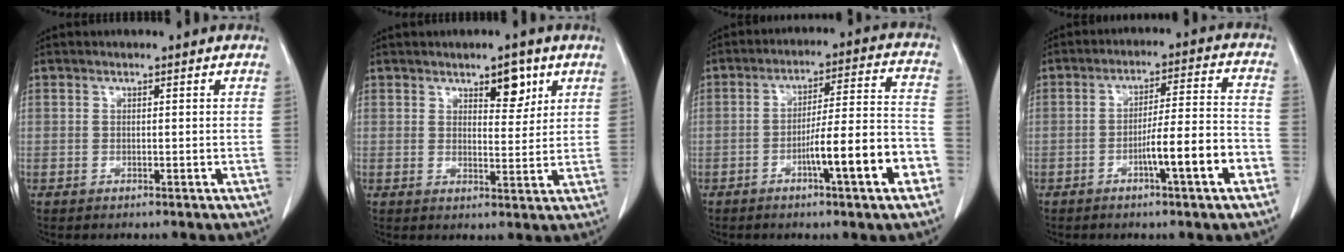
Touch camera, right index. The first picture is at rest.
{"total": 4.6, "force": [2.7, 1.8, 3.2], "torque": [-0.042, -0.004, 0.039]}
{"total": 12.4, "force": [-5.1, 0.5, 11.3], "torque": [-0.165, 0.015, -0.072]}
{"total": 9.7, "force": [-4.1, 0.1, 8.8], "torque": [-0.132, 0.013, -0.062]}